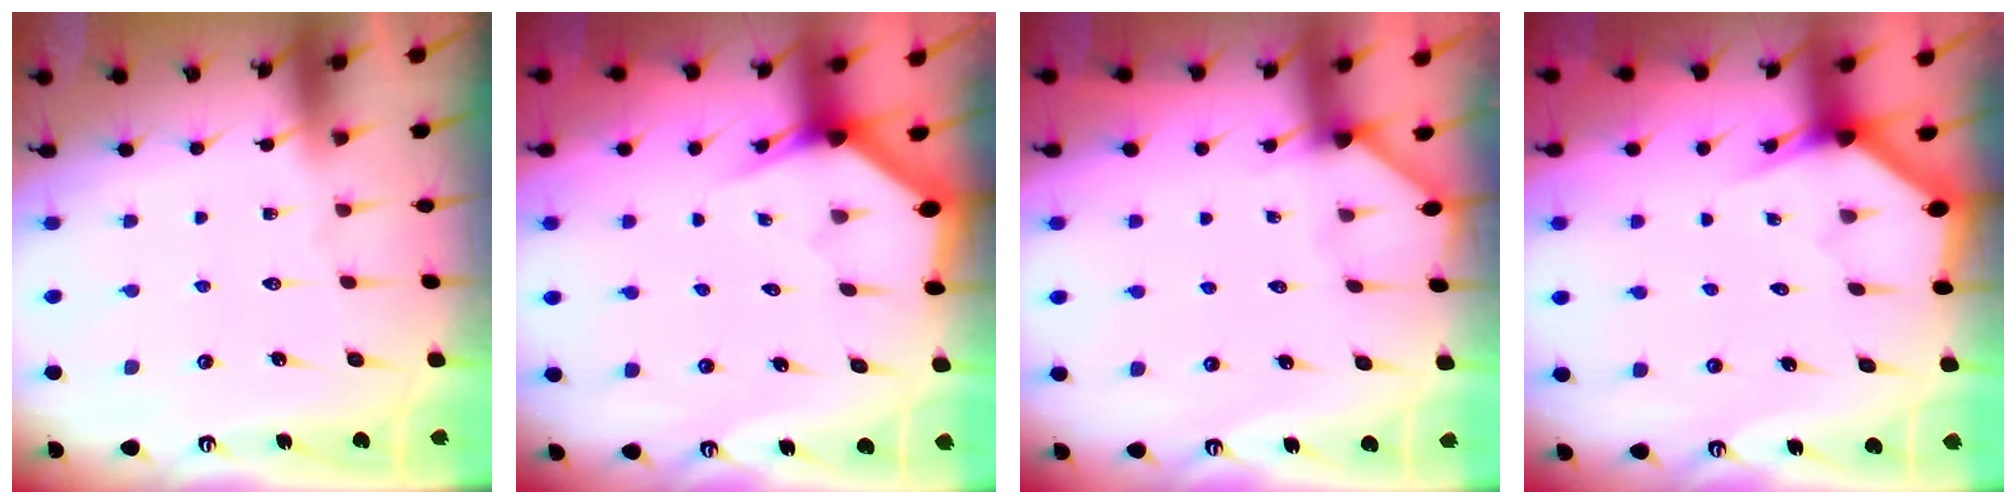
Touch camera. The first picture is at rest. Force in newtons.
{"total": 2.9, "press": 2.9, "slide": 0.0}
{"total": 2.3, "press": 2.3, "slide": 0.3}
{"total": 2.9, "press": 2.9, "slide": 0.1}